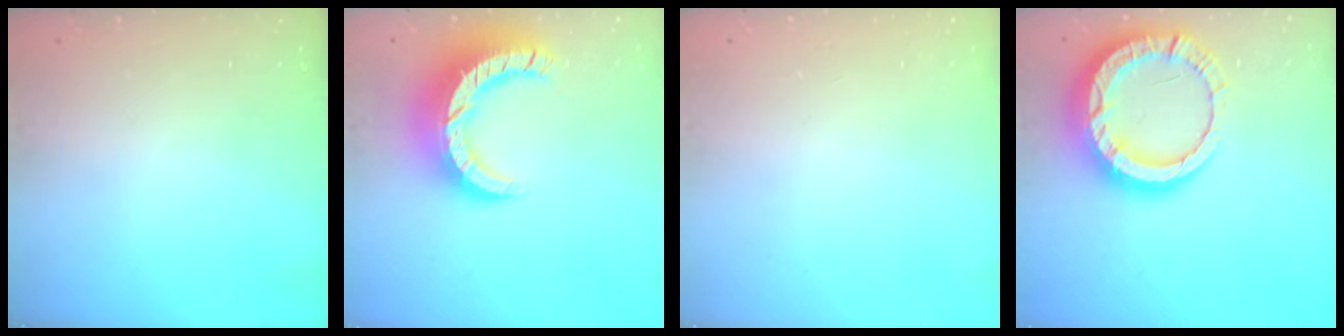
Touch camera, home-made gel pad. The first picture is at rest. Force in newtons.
{"total": 16.1, "press": 16.0, "slide": 1.4}
{"total": 2.6, "press": 2.6, "slide": 0.2}
{"total": 17.4, "press": 17.3, "slide": 1.8}